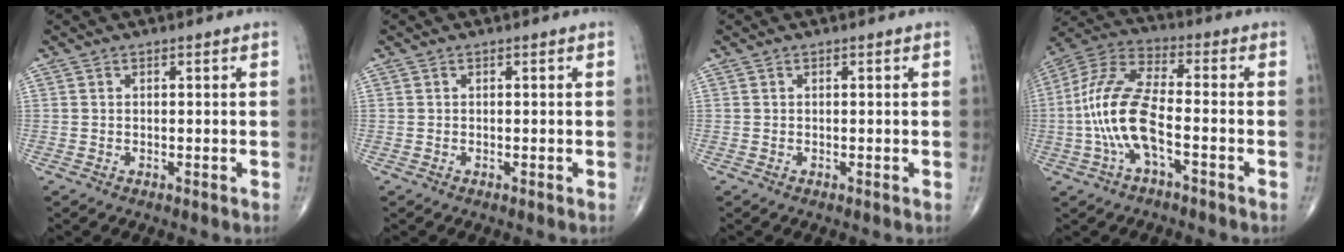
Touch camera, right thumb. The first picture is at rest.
{"total": 0.0}
{"total": 0.0}
{"total": 13.6, "force": [-3.3, 5.1, 12.2], "torque": [-0.271, 0.040, -0.067]}